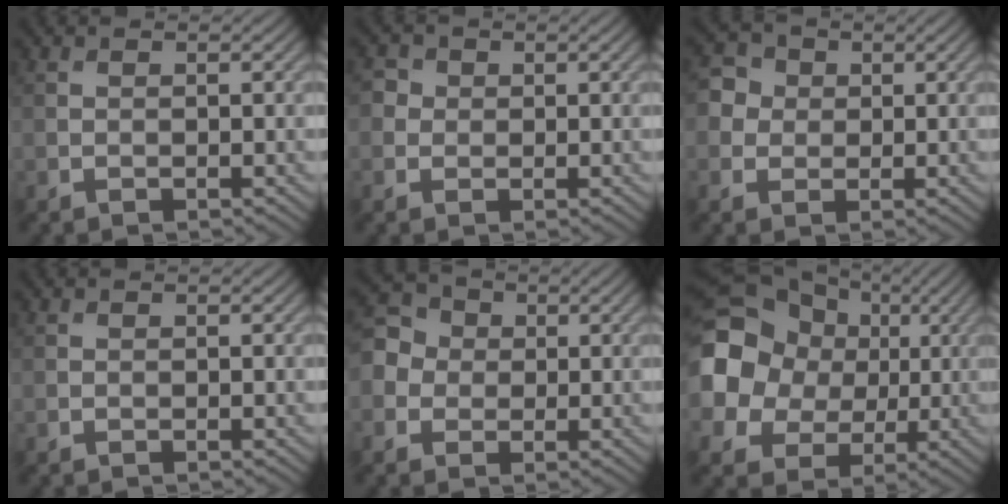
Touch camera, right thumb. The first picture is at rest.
{"total": 2.0, "force": [0.2, 1.9, 0.5], "torque": [-0.016, 0.002, 0.002]}
{"total": 3.5, "force": [0.4, 3.3, 1.1], "torque": [-0.032, 0.007, 0.002]}
{"total": 0.0}
{"total": 4.8, "force": [-0.1, 4.4, 1.8], "torque": [-0.052, 0.006, -0.014]}
{"total": 16.6, "force": [2.8, 14.7, 7.1], "torque": [-0.233, 0.012, 0.035]}